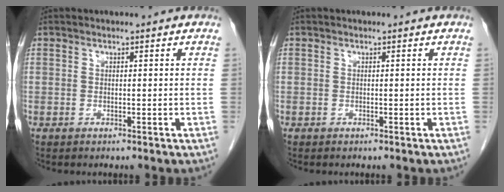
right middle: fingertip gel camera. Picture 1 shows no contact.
{"total": 0.0}